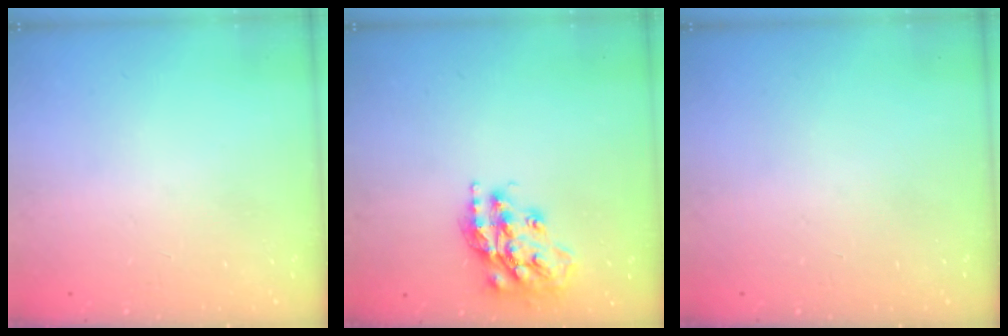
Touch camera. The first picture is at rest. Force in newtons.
{"total": 15.7, "press": 15.7, "slide": 1.2}
{"total": 0.0}